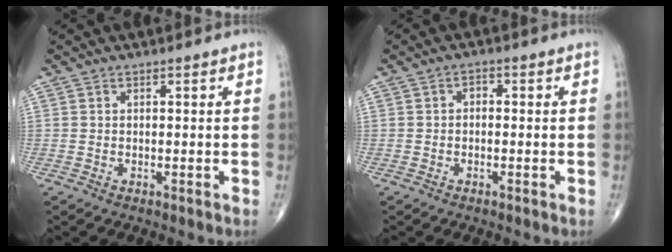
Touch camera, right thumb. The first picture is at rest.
{"total": 1.5, "force": [-0.1, 1.1, 1.1], "torque": [-0.009, 0.008, -0.007]}